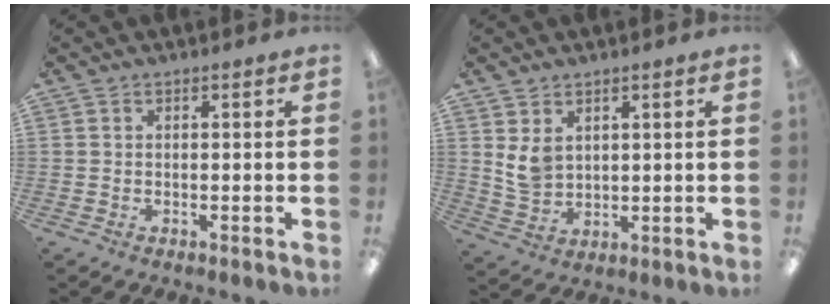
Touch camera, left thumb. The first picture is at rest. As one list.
[{"total": 5.5, "force": [2.7, 3.8, 3.0], "torque": [-0.057, -0.003, 0.052]}]